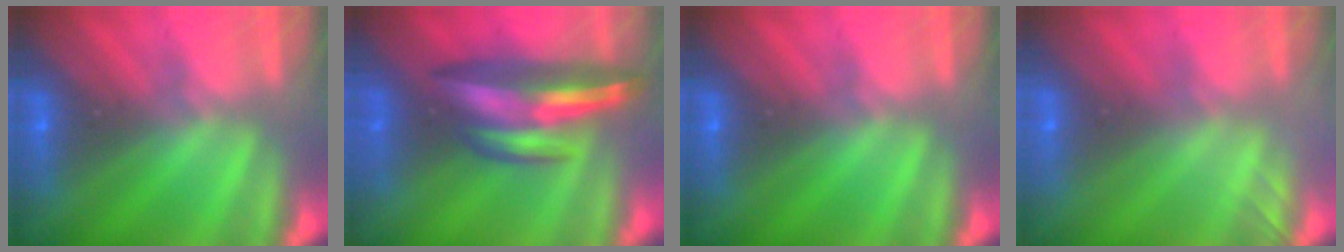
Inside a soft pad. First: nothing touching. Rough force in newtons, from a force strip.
{"total": 7.9}
{"total": 0.0}
{"total": 2.1}